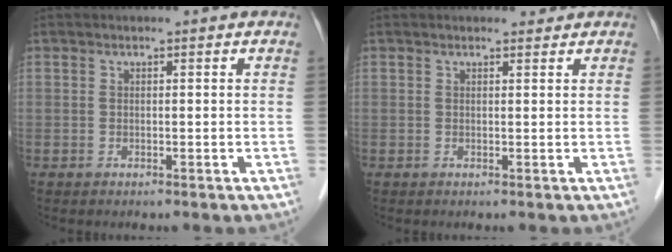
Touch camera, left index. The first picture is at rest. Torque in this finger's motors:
{"motor_torque": [0.14, -0.03, 0.00, 0.01]}